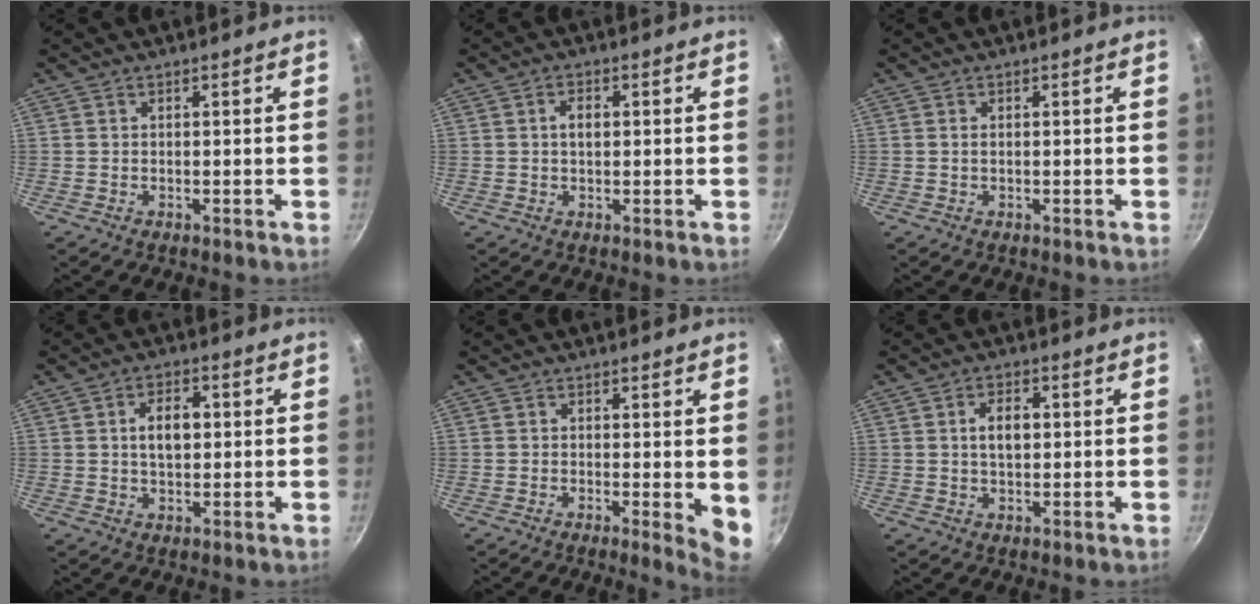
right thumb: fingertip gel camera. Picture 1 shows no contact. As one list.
[{"total": 2.7, "force": [0.3, 1.7, 2.1], "torque": [-0.026, 0.005, 0.004]}, {"total": 0.6, "force": [0.1, 0.3, 0.5], "torque": [-0.011, 0.001, 0.000]}, {"total": 6.1, "force": [0.8, 3.8, 4.8], "torque": [-0.062, 0.009, 0.011]}, {"total": 4.8, "force": [0.0, 1.3, 4.6], "torque": [-0.058, -0.014, -0.002]}, {"total": 4.8, "force": [0.6, 3.0, 3.7], "torque": [-0.050, 0.008, 0.009]}]